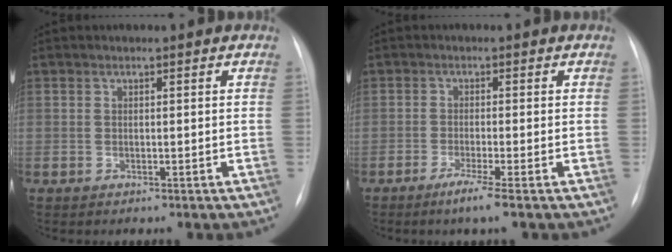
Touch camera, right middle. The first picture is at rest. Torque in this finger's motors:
{"motor_torque": [-0.19, -0.29, -0.01, 0.04]}